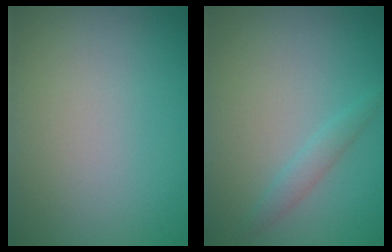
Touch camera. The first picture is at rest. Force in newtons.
{"total": 1.3, "press": 1.3, "slide": 0.0}